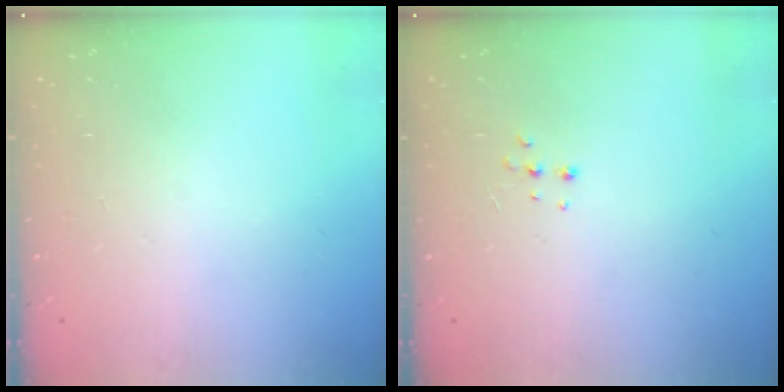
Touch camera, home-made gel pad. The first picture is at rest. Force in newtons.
{"total": 4.6, "press": 4.5, "slide": 0.8}